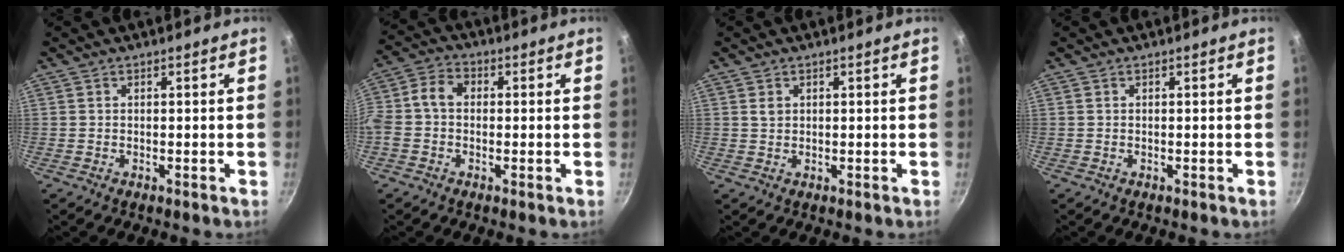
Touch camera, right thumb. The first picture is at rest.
{"total": 6.6, "force": [-0.3, 5.0, 4.4], "torque": [-0.087, 0.027, -0.026]}
{"total": 1.3, "force": [0.5, 1.0, 0.7], "torque": [-0.011, 0.000, 0.009]}
{"total": 0.0}